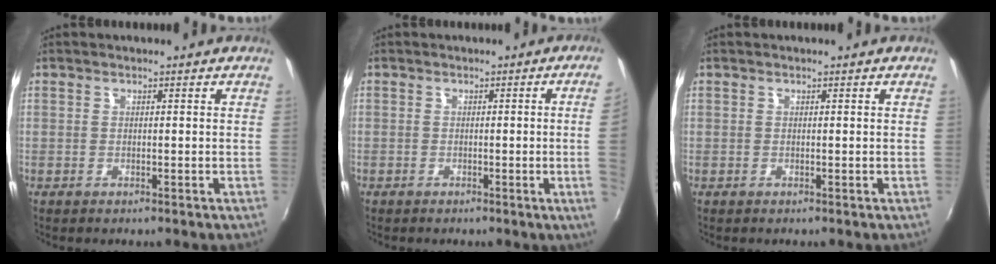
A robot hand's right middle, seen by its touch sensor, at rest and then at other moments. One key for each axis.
{"total": 4.3, "fx": 0.0, "fy": -2.0, "fz": 3.8, "tx": -0.059, "ty": -0.009, "tz": 0.005}
{"total": 0.0}